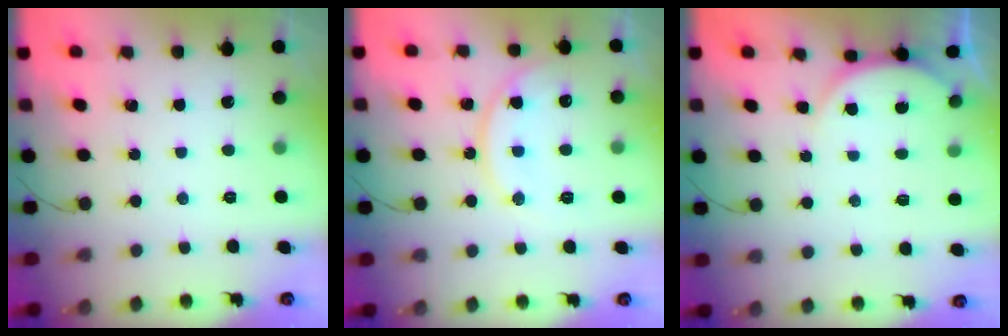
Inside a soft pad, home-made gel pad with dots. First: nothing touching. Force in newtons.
{"total": 12.8, "press": 12.8, "slide": 1.1}
{"total": 4.5, "press": 4.4, "slide": 0.6}